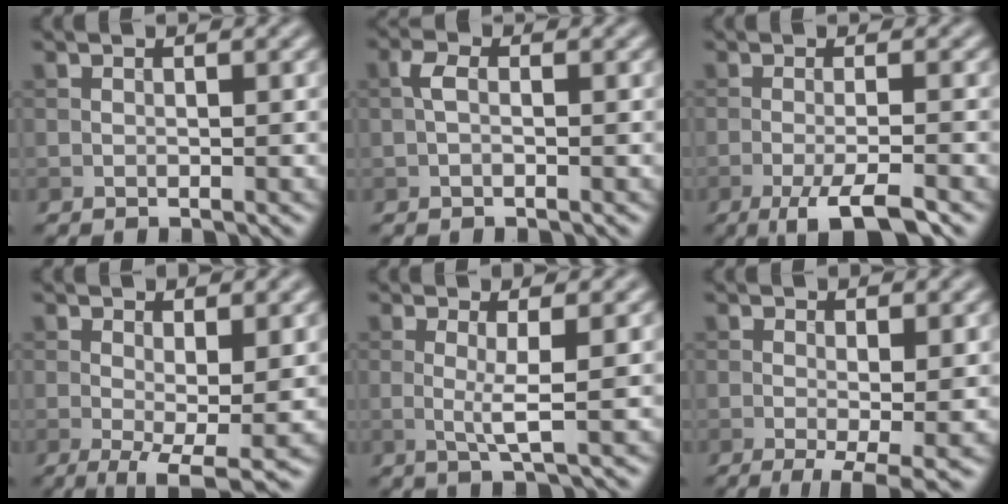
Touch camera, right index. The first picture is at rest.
{"total": 1.5, "force": [-0.2, 0.8, 1.3], "torque": [-0.028, 0.005, -0.007]}
{"total": 5.1, "force": [-2.7, 1.0, 4.2], "torque": [-0.065, 0.000, -0.052]}
{"total": 5.2, "force": [-0.5, 1.5, 5.0], "torque": [-0.083, -0.015, -0.005]}
{"total": 2.4, "force": [0.3, 0.3, 2.4], "torque": [-0.048, -0.007, 0.002]}
{"total": 3.8, "force": [-0.7, 0.8, 3.6], "torque": [-0.058, -0.014, -0.010]}